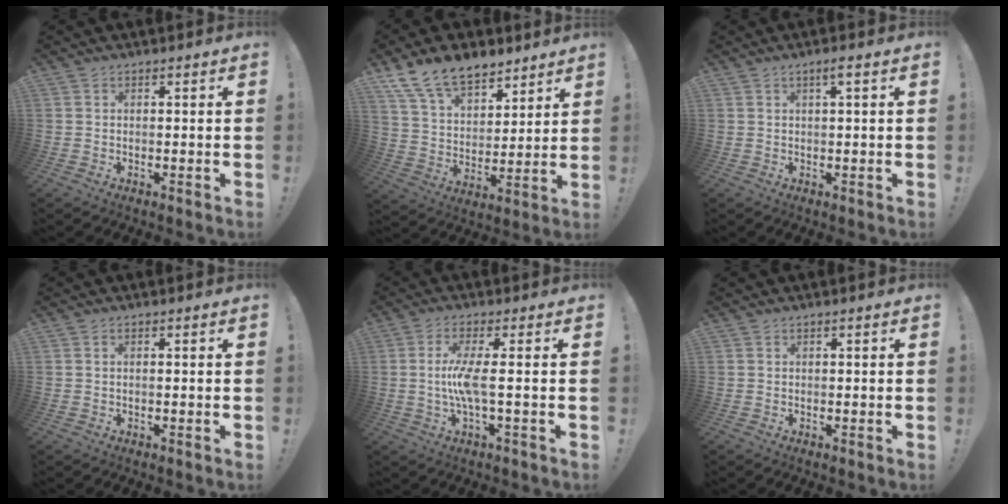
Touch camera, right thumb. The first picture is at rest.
{"total": 15.1, "force": [11.3, 7.8, 6.2], "torque": [-0.112, -0.076, 0.214]}
{"total": 2.1, "force": [0.7, -0.1, 1.9], "torque": [-0.037, 0.002, 0.008]}
{"total": 0.7, "force": [-0.1, 0.0, 0.7], "torque": [-0.018, 0.002, 0.000]}
{"total": 8.2, "force": [-0.2, 0.7, 8.2], "torque": [-0.171, -0.007, -0.010]}
{"total": 0.0}